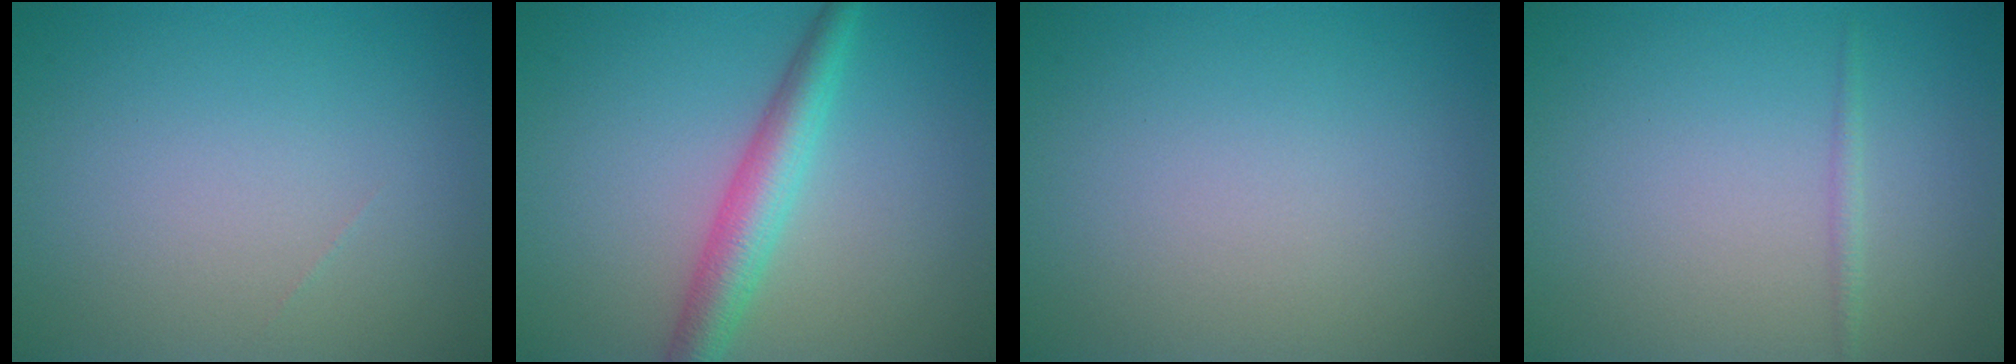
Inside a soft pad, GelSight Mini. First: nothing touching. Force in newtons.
{"total": 4.0, "press": 4.0, "slide": 0.1}
{"total": 0.0}
{"total": 0.8, "press": 0.8, "slide": 0.1}